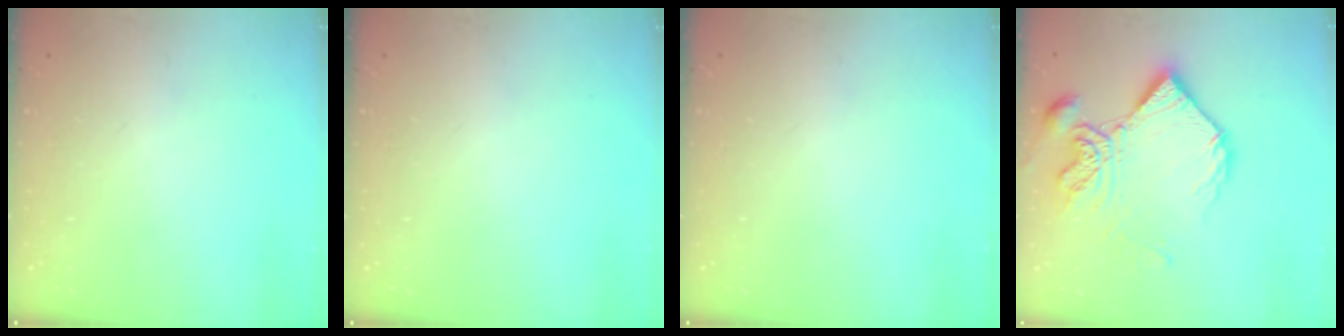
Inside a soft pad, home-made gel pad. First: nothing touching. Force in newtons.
{"total": 0.0}
{"total": 0.0}
{"total": 14.2, "press": 14.1, "slide": 1.5}